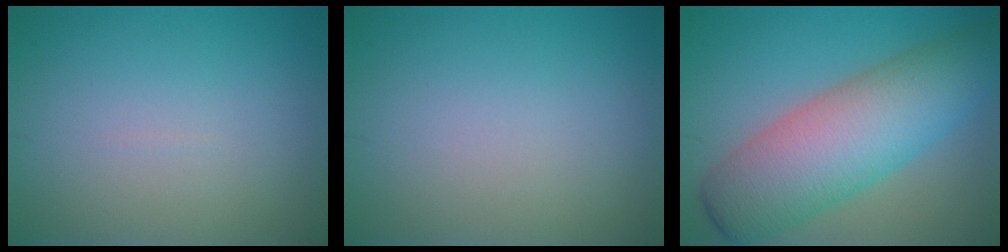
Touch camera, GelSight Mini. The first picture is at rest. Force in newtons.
{"total": 0.0}
{"total": 9.8, "press": 9.8, "slide": 0.1}